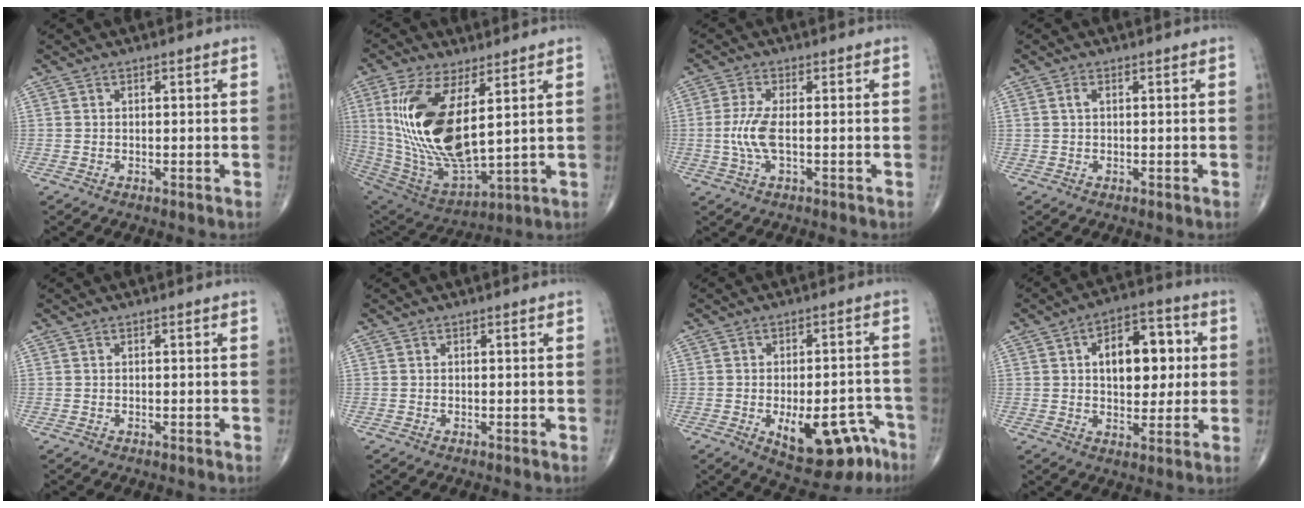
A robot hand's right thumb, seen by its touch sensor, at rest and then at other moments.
{"total": 21.4, "force": [5.1, 8.9, 18.8], "torque": [-0.386, -0.033, 0.112]}
{"total": 5.4, "force": [-0.6, 1.6, 5.1], "torque": [-0.130, 0.000, -0.015]}
{"total": 1.4, "force": [0.4, 0.7, 1.1], "torque": [-0.025, 0.005, 0.011]}
{"total": 0.0}
{"total": 0.0}
{"total": 14.4, "force": [-7.1, 6.7, 10.6], "torque": [-0.117, 0.039, -0.086]}
{"total": 13.3, "force": [2.3, 7.8, 10.5], "torque": [-0.115, 0.012, 0.033]}